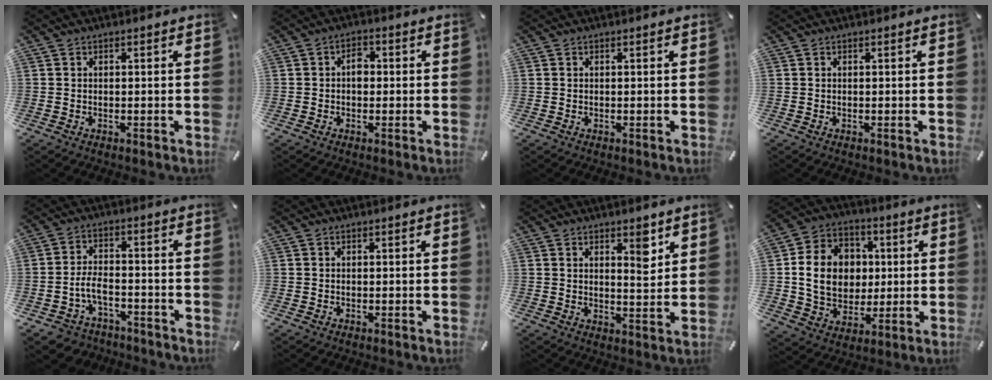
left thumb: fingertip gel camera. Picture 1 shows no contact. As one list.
[{"total": 3.5, "force": [-0.1, 2.4, 2.5], "torque": [-0.025, 0.002, -0.010]}, {"total": 0.0}, {"total": 0.0}, {"total": 6.4, "force": [-3.1, 4.4, 3.5], "torque": [-0.077, 0.013, -0.062]}, {"total": 0.0}, {"total": 5.7, "force": [3.6, 2.5, 3.7], "torque": [-0.033, -0.026, 0.053]}, {"total": 14.7, "force": [0.9, 12.6, 7.5], "torque": [-0.156, 0.016, 0.021]}]